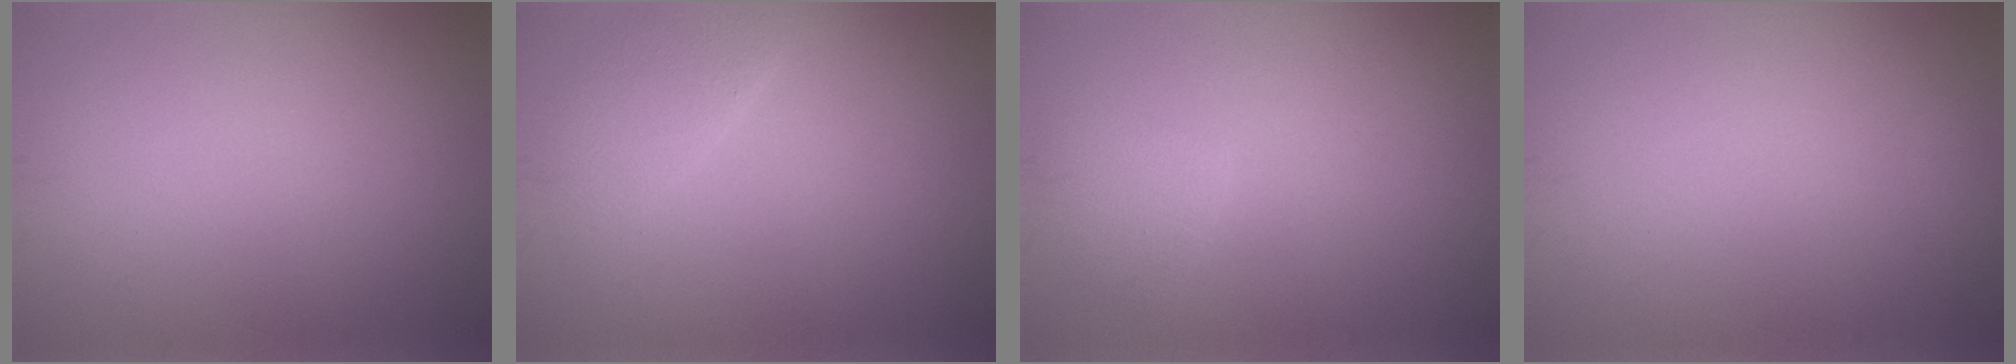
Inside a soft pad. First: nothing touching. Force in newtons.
{"total": 2.0, "press": 2.0, "slide": 0.2}
{"total": 1.7, "press": 1.7, "slide": 0.2}
{"total": 0.6, "press": 0.6, "slide": 0.1}